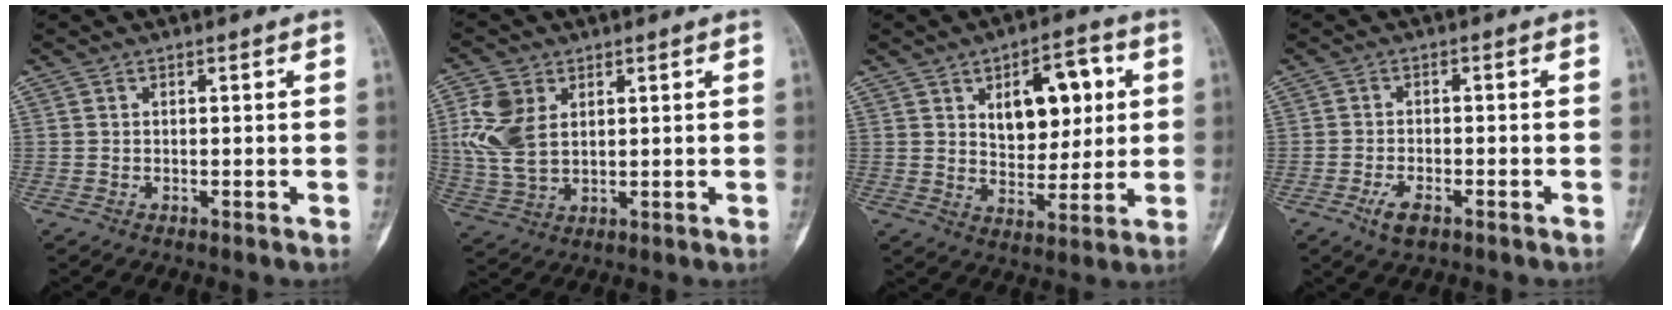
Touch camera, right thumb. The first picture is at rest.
{"total": 9.2, "force": [2.3, 6.1, 6.5], "torque": [-0.137, -0.003, 0.053]}
{"total": 12.8, "force": [3.9, 7.3, 9.7], "torque": [-0.092, -0.008, 0.061]}
{"total": 3.9, "force": [-2.1, 1.7, 2.7], "torque": [-0.051, 0.008, -0.037]}